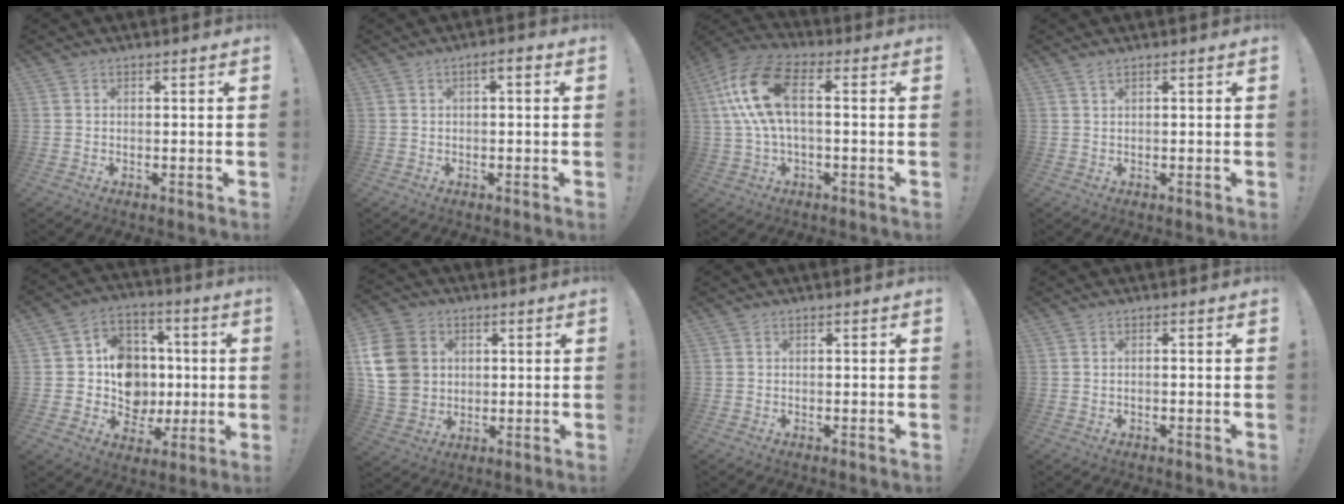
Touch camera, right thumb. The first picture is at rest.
{"total": 2.3, "force": [-0.5, 0.5, 2.2], "torque": [-0.037, 0.008, -0.012]}
{"total": 16.5, "force": [2.6, 7.7, 14.3], "torque": [-0.294, 0.008, 0.044]}
{"total": 1.0, "force": [0.7, -0.1, 0.8], "torque": [-0.016, 0.000, 0.011]}
{"total": 14.8, "force": [-0.5, 13.4, 6.2], "torque": [-0.076, 0.015, 0.020]}
{"total": 14.9, "force": [2.7, 12.5, 7.6], "torque": [-0.140, 0.000, 0.058]}
{"total": 0.0}
{"total": 0.8, "force": [-0.4, -0.1, 0.7], "torque": [-0.020, 0.002, -0.006]}